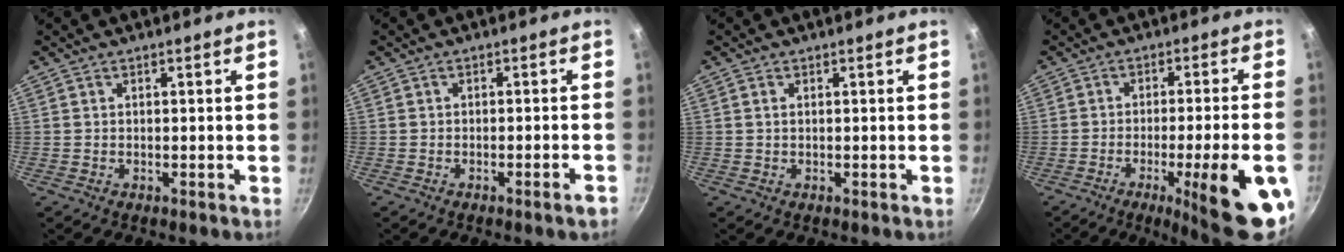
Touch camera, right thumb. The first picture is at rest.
{"total": 2.3, "force": [-1.5, 0.0, 1.7], "torque": [-0.028, 0.013, -0.018]}
{"total": 1.0, "force": [0.4, 0.5, 0.8], "torque": [-0.015, 0.001, 0.007]}
{"total": 18.3, "force": [-7.0, 3.1, 16.7], "torque": [-0.202, 0.018, -0.093]}